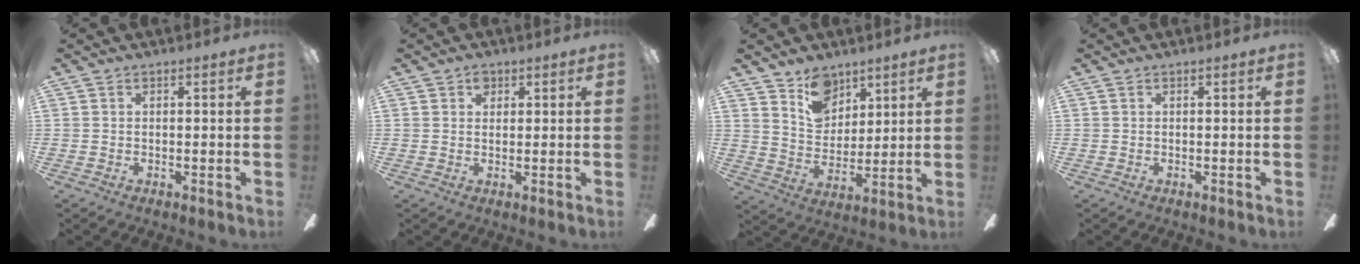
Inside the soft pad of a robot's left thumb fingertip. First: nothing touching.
{"total": 2.5, "force": [1.4, 1.8, 1.0], "torque": [0.001, -0.004, 0.020]}
{"total": 11.3, "force": [7.8, 7.3, 3.5], "torque": [-0.055, -0.040, 0.150]}
{"total": 0.0}